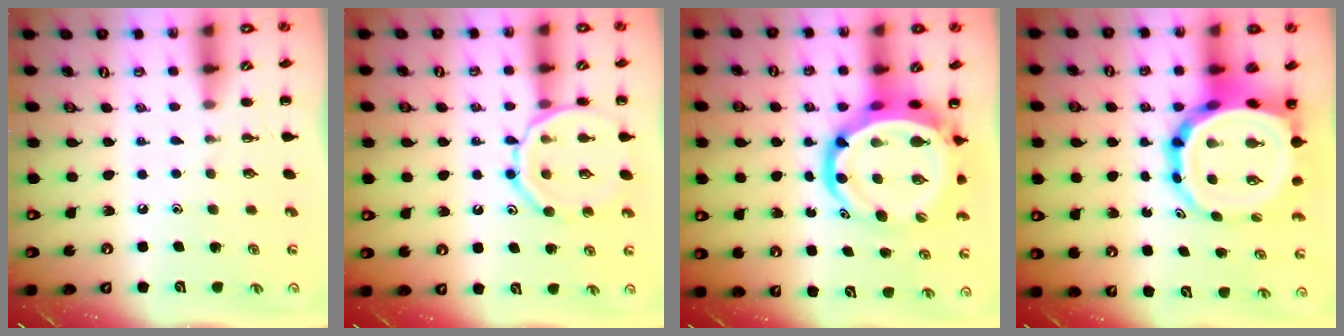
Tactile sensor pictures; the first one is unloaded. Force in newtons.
{"total": 14.4, "press": 14.3, "slide": 1.7}
{"total": 13.2, "press": 12.7, "slide": 3.6}
{"total": 15.3, "press": 14.8, "slide": 3.9}